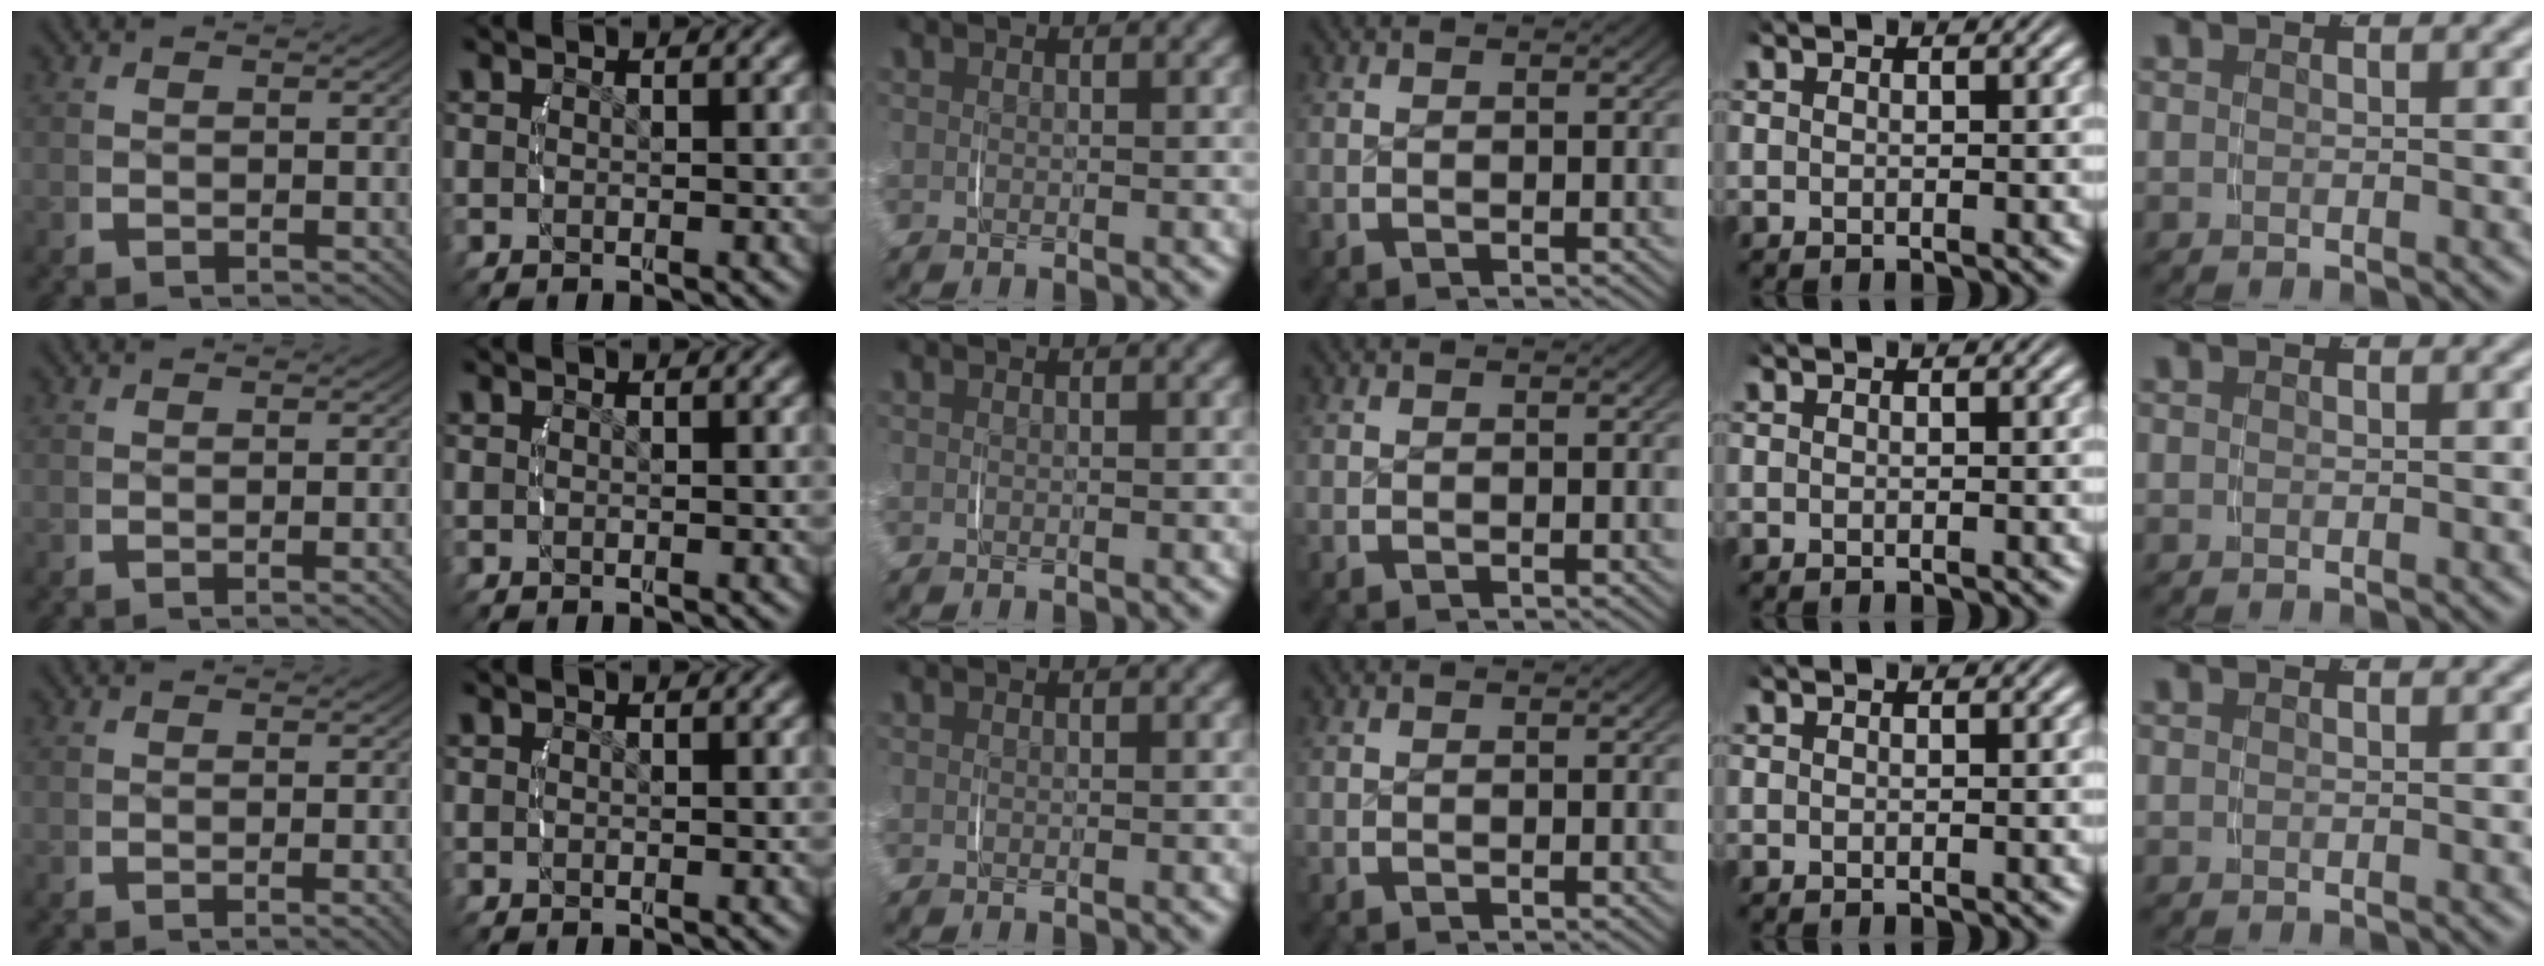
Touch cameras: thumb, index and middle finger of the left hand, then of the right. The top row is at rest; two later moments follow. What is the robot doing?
{"motion": "lift_and_place", "object": "measuring cup"}